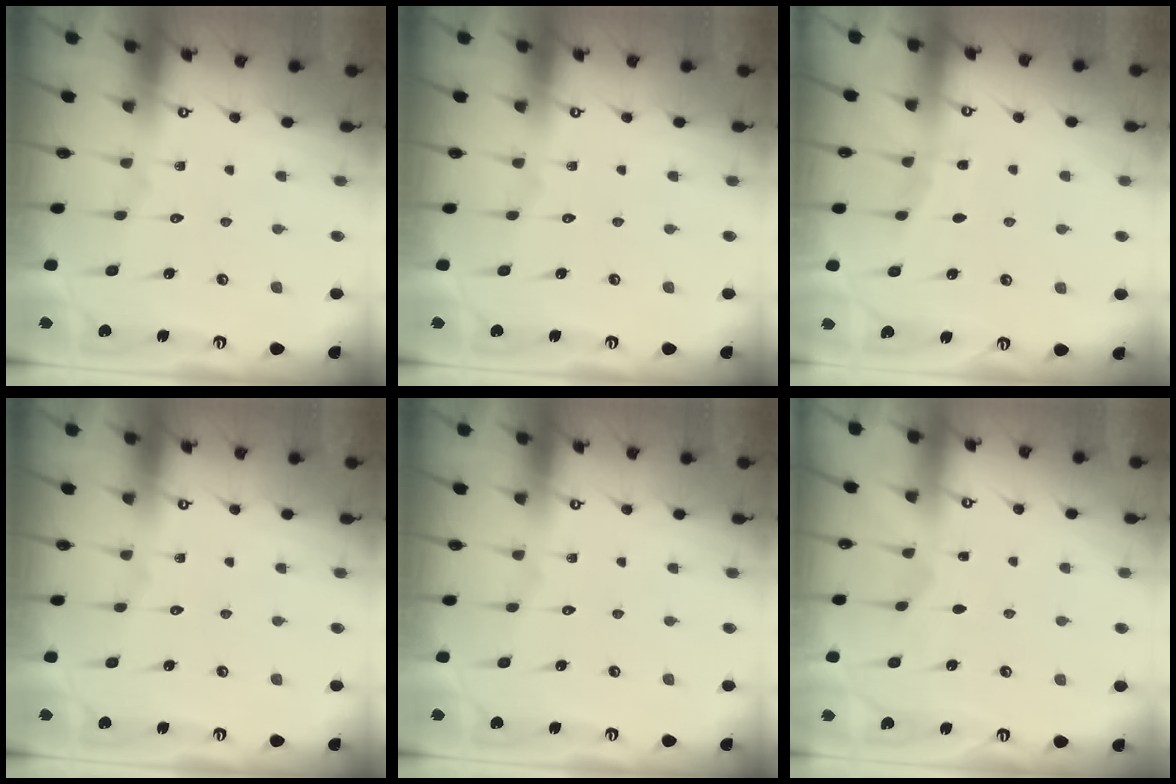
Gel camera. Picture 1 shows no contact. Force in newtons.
{"total": 0.0}
{"total": 4.0, "press": 4.0, "slide": 0.5}
{"total": 0.0}
{"total": 0.0}
{"total": 2.0, "press": 2.0, "slide": 0.4}